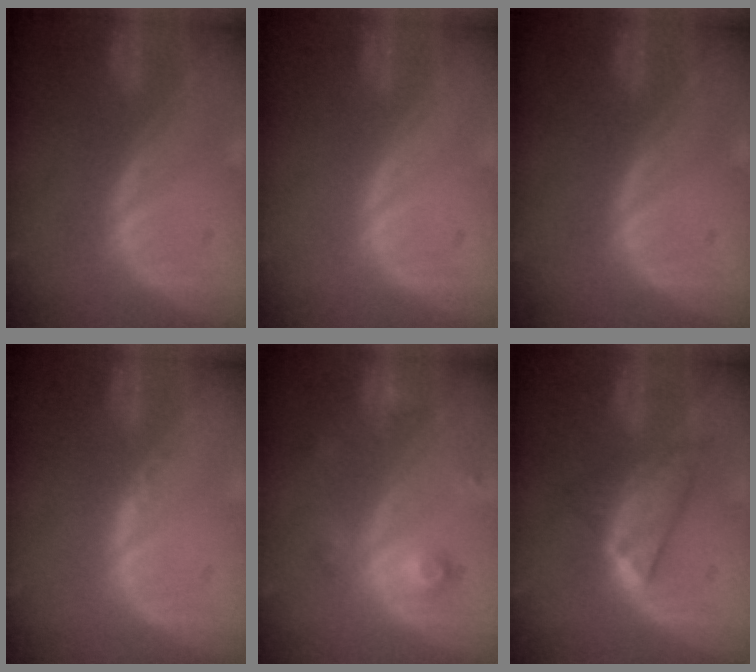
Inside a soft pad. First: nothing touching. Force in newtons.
{"total": 0.0}
{"total": 0.0}
{"total": 0.6, "press": 0.5, "slide": 0.4}
{"total": 3.7, "press": 3.2, "slide": 1.8}
{"total": 5.9, "press": 5.9, "slide": 0.8}